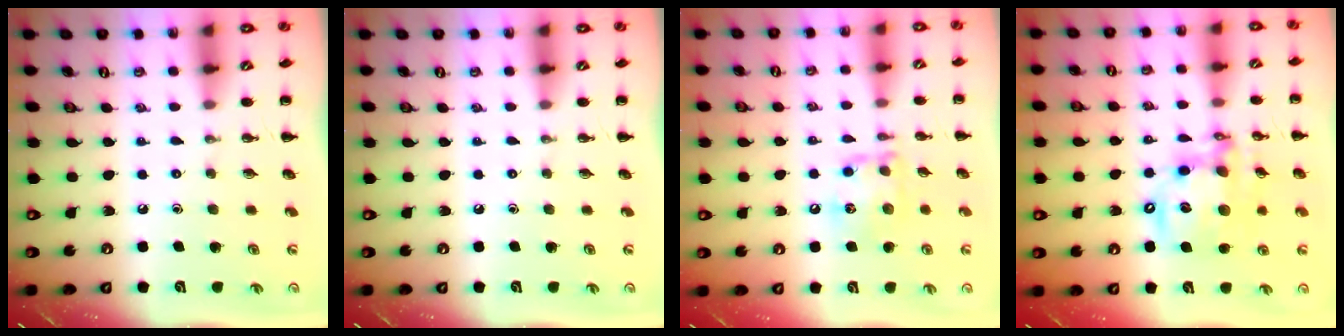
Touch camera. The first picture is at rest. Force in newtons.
{"total": 0.0}
{"total": 12.4, "press": 12.4, "slide": 1.2}
{"total": 15.4, "press": 14.9, "slide": 3.6}